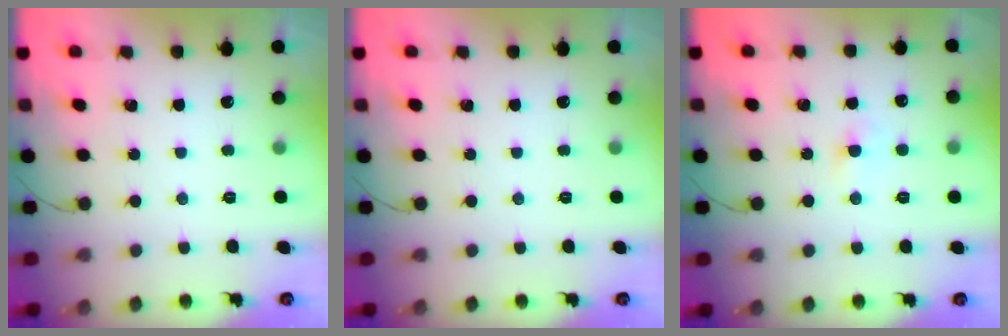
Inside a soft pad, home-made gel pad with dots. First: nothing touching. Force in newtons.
{"total": 0.0}
{"total": 2.3, "press": 2.1, "slide": 0.9}